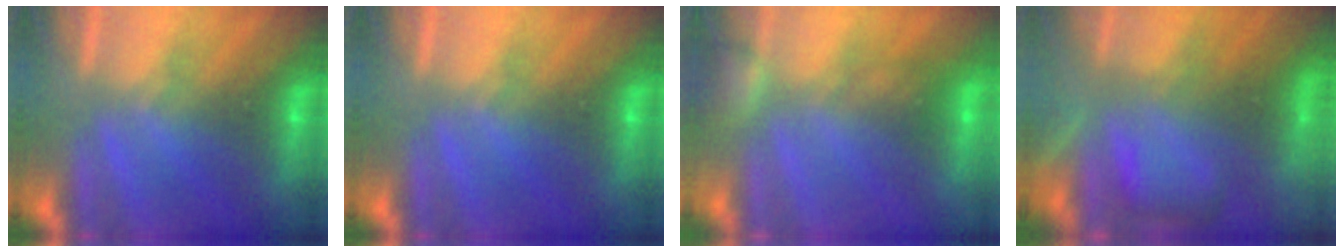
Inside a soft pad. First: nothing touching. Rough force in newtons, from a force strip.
{"total": 0.0}
{"total": 2.4}
{"total": 7.4}